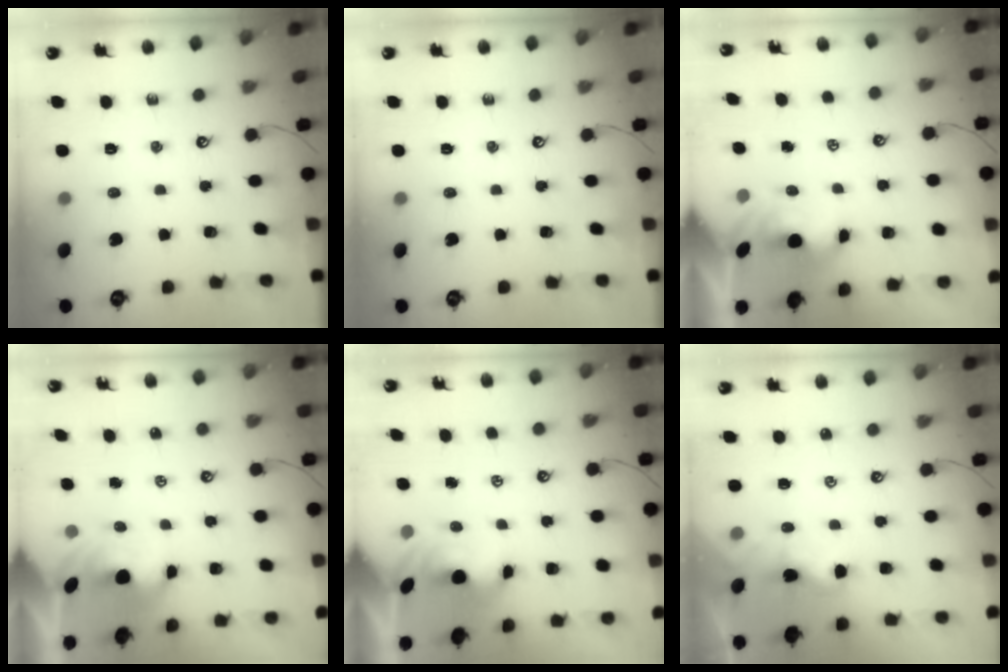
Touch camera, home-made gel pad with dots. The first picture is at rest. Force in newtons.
{"total": 0.0}
{"total": 1.7, "press": 1.5, "slide": 0.7}
{"total": 2.7, "press": 2.7, "slide": 0.6}
{"total": 2.1, "press": 1.9, "slide": 0.7}
{"total": 1.0, "press": 0.9, "slide": 0.5}